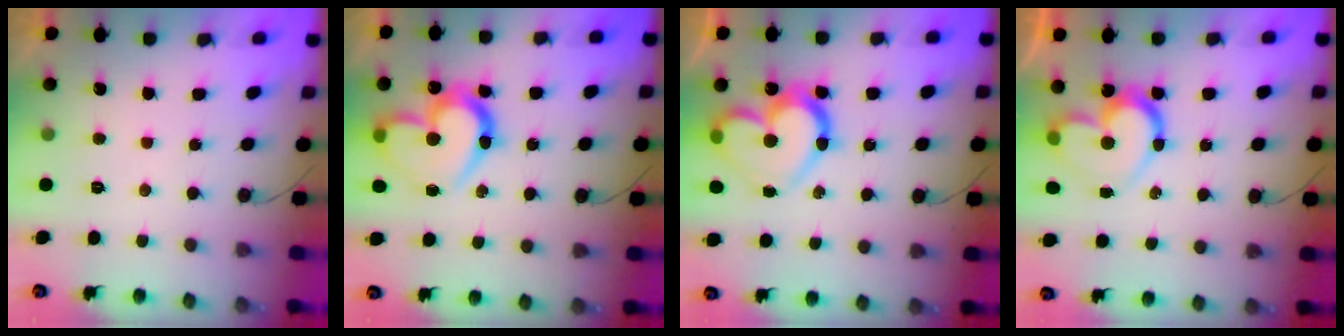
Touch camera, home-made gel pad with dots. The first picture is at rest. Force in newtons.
{"total": 17.6, "press": 17.5, "slide": 1.6}
{"total": 18.4, "press": 18.3, "slide": 1.7}
{"total": 14.7, "press": 14.6, "slide": 1.1}